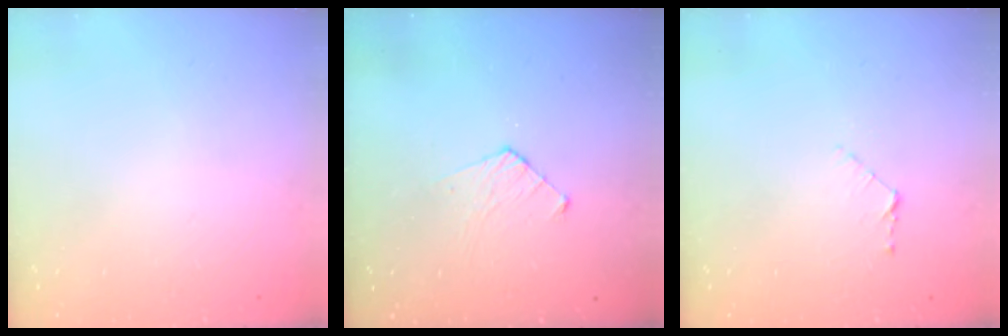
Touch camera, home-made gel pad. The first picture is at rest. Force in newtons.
{"total": 6.3, "press": 6.2, "slide": 0.5}
{"total": 4.3, "press": 4.3, "slide": 0.4}